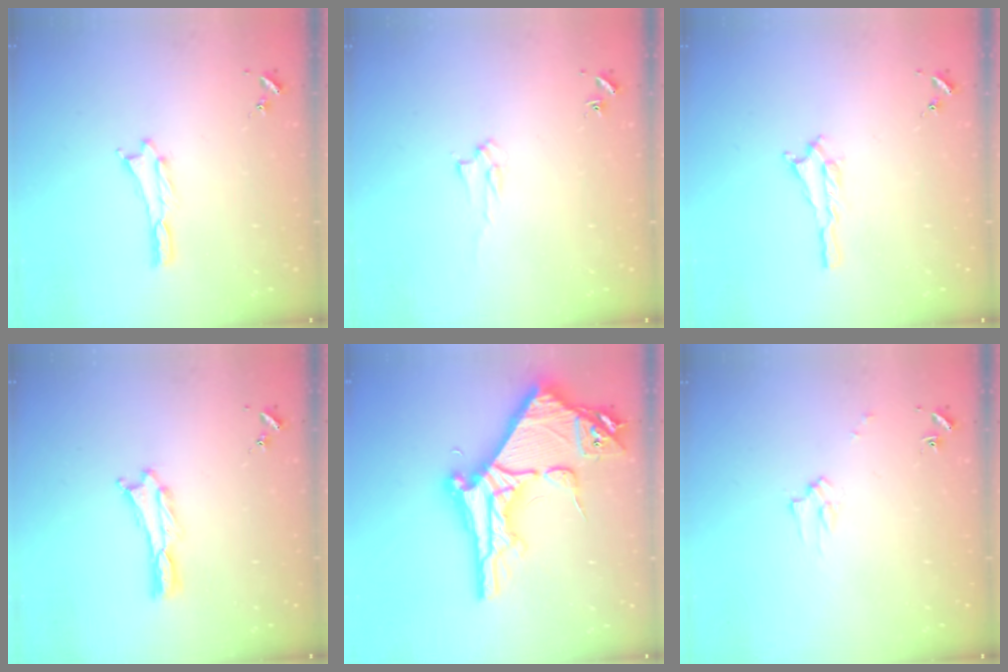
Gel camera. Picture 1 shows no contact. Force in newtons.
{"total": 1.6, "press": 1.6, "slide": 0.2}
{"total": 1.4, "press": 1.4, "slide": 0.2}
{"total": 0.0}
{"total": 13.6, "press": 13.6, "slide": 1.4}
{"total": 2.2, "press": 2.2, "slide": 0.2}